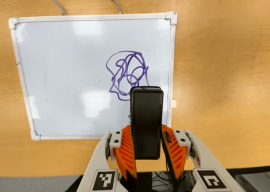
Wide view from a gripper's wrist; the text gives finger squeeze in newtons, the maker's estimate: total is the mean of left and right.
{"total": 5.4, "left": 3.7, "right": 7.2}